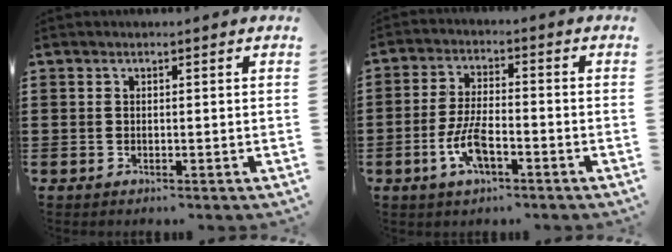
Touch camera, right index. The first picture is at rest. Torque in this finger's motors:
{"motor_torque": [0.39, 0.27, 0.20, 0.05]}